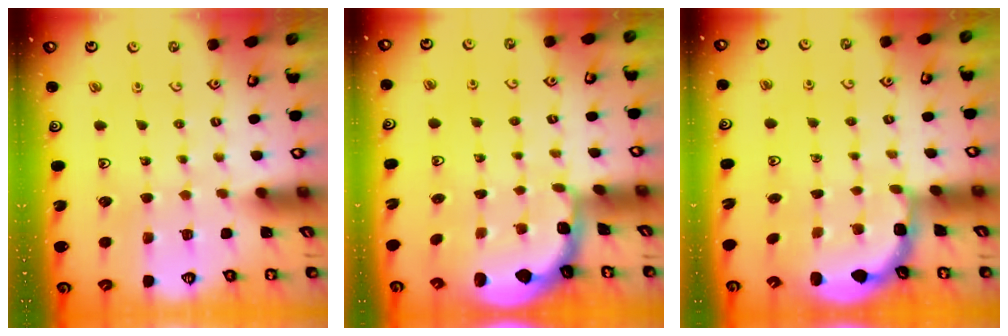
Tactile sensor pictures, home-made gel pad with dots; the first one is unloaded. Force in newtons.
{"total": 1.2, "press": 1.2, "slide": 0.2}
{"total": 2.7, "press": 2.4, "slide": 1.4}